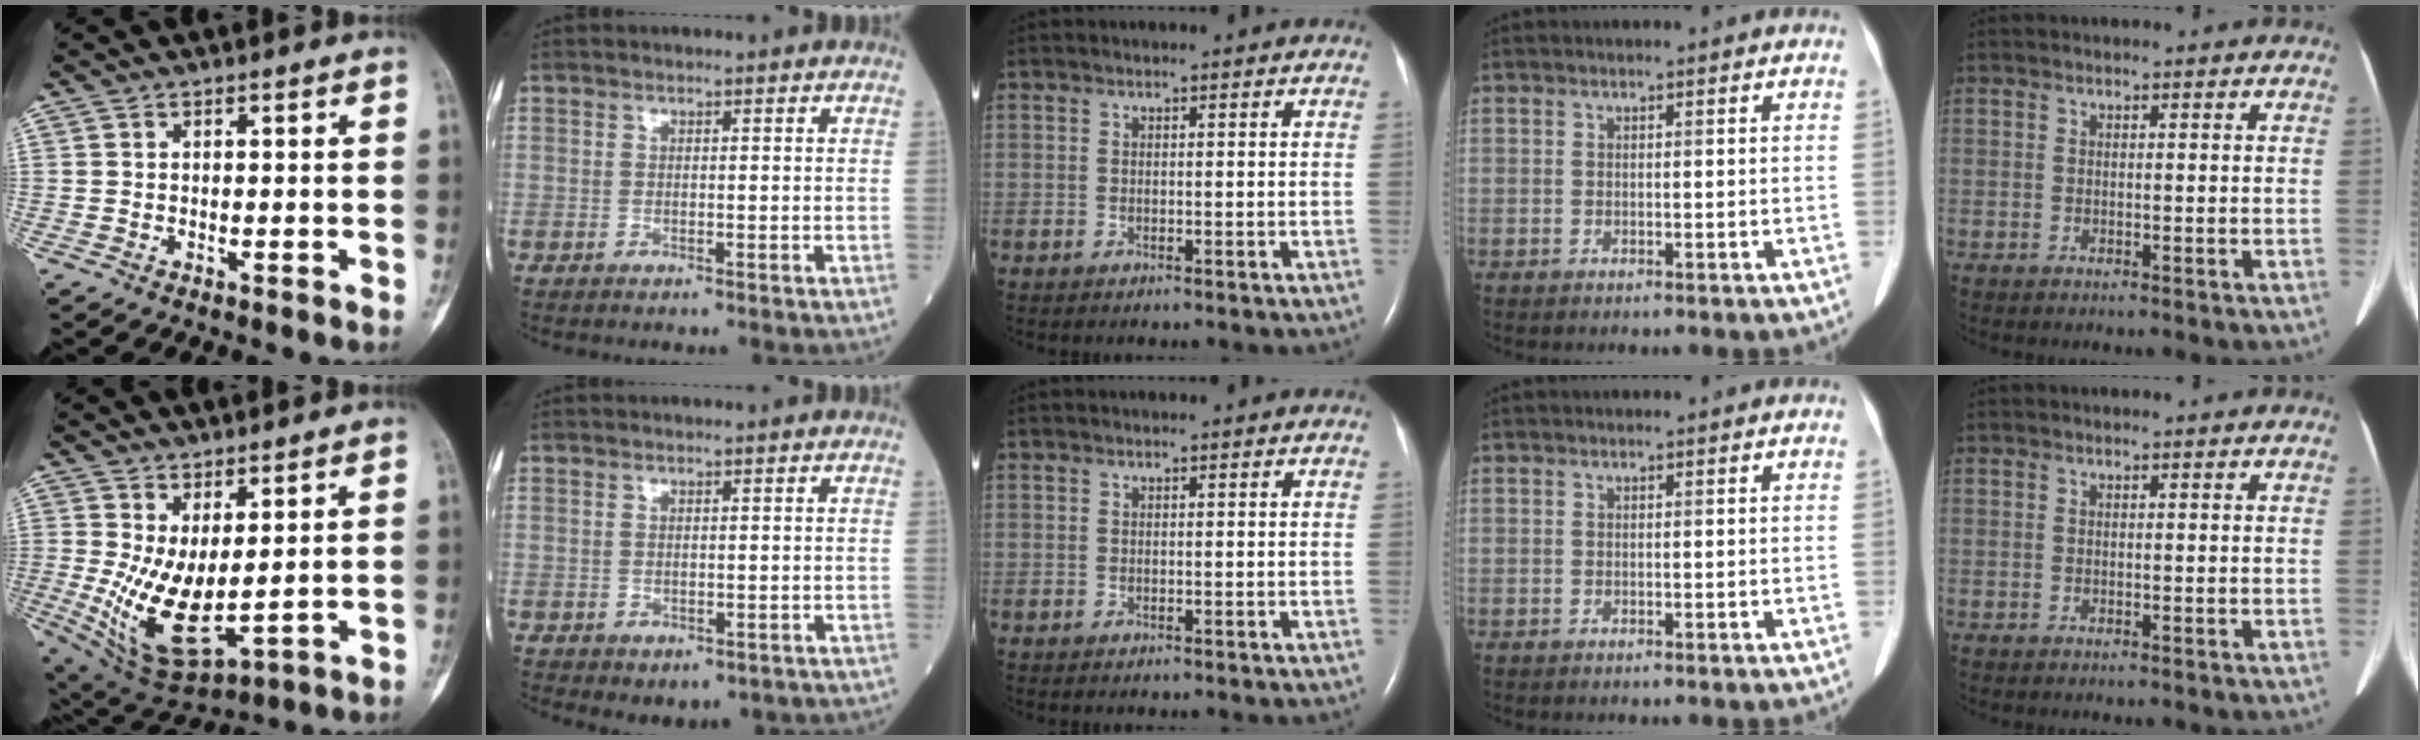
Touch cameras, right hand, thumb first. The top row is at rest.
{"thumb": {"total": 12.8, "force": [0.9, 5.8, 11.3], "torque": [-0.206, -0.030, 0.042]}, "index": {"total": 3.4, "force": [-1.8, 2.2, 1.8], "torque": [-0.015, 0.001, -0.012]}}